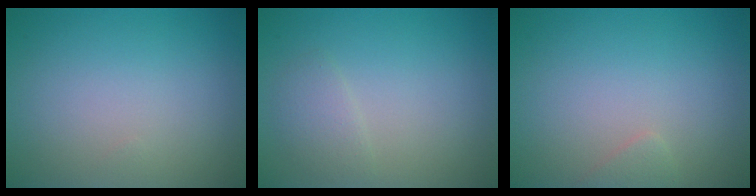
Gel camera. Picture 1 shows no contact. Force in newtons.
{"total": 1.5, "press": 1.5, "slide": 0.1}
{"total": 0.8, "press": 0.8, "slide": 0.0}